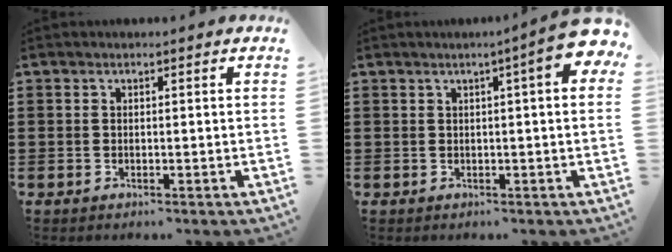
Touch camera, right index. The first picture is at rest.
{"total": 5.1, "force": [2.1, 0.3, 4.7], "torque": [-0.075, -0.005, 0.031]}